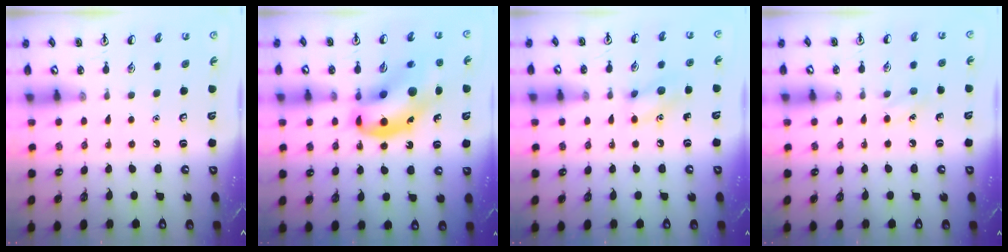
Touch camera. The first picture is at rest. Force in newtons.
{"total": 17.3, "press": 17.0, "slide": 3.3}
{"total": 8.8, "press": 8.7, "slide": 1.1}
{"total": 6.0, "press": 5.7, "slide": 1.7}